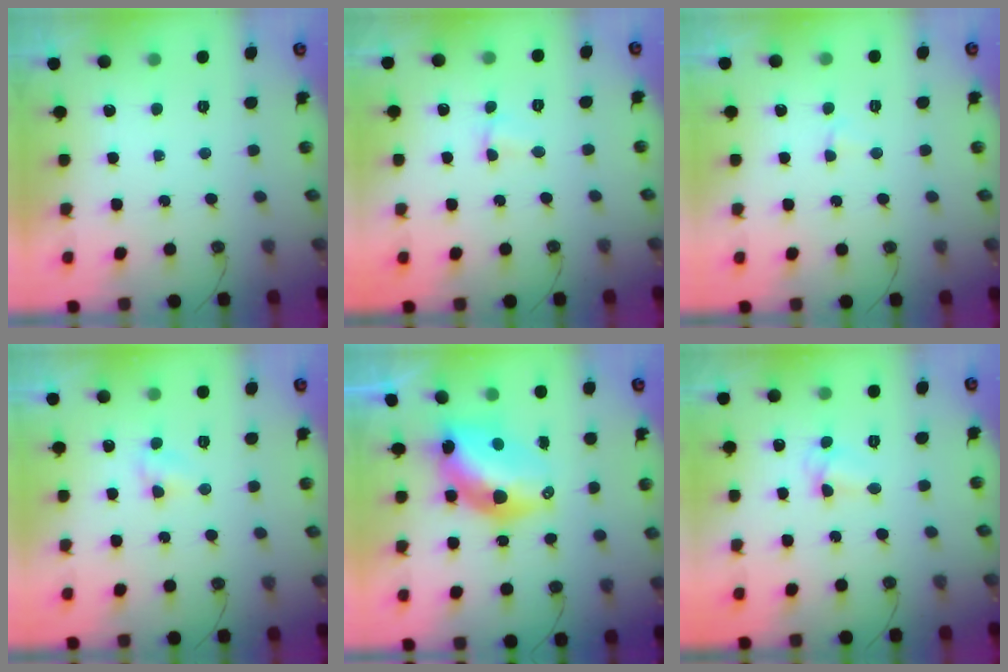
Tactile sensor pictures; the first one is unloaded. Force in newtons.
{"total": 1.8, "press": 1.7, "slide": 0.5}
{"total": 2.6, "press": 2.6, "slide": 0.2}
{"total": 3.3, "press": 3.2, "slide": 0.5}
{"total": 11.3, "press": 11.3, "slide": 0.9}
{"total": 5.1, "press": 5.1, "slide": 0.5}